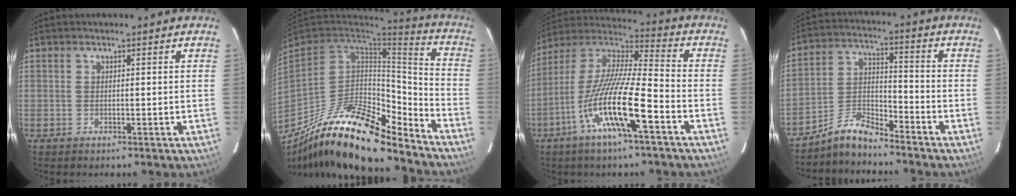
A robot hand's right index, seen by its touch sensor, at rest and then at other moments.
{"total": 25.2, "force": [-18.8, 7.4, 15.0], "torque": [-0.266, -0.026, -0.317]}
{"total": 17.1, "force": [-8.1, 2.0, 14.9], "torque": [-0.279, -0.021, -0.162]}
{"total": 6.8, "force": [-6.3, 1.2, 2.1], "torque": [-0.055, 0.032, -0.131]}